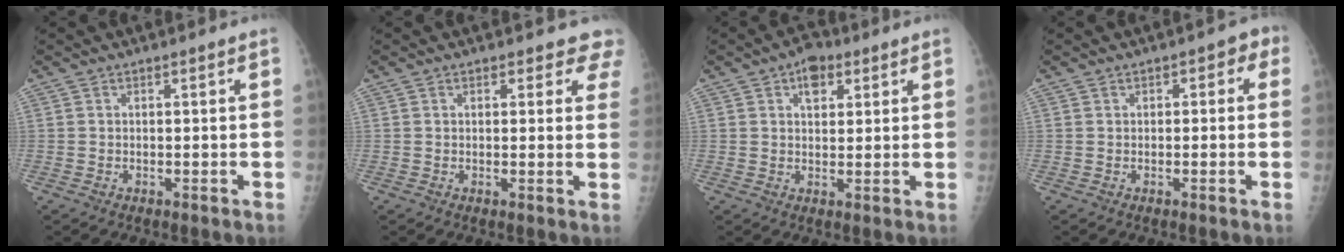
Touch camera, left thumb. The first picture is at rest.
{"total": 4.3, "force": [3.4, 2.3, 1.4], "torque": [0.024, -0.012, 0.021]}
{"total": 5.1, "force": [2.4, 3.3, 3.1], "torque": [-0.024, -0.004, 0.031]}
{"total": 2.7, "force": [0.4, 2.2, 1.6], "torque": [0.004, 0.011, -0.004]}